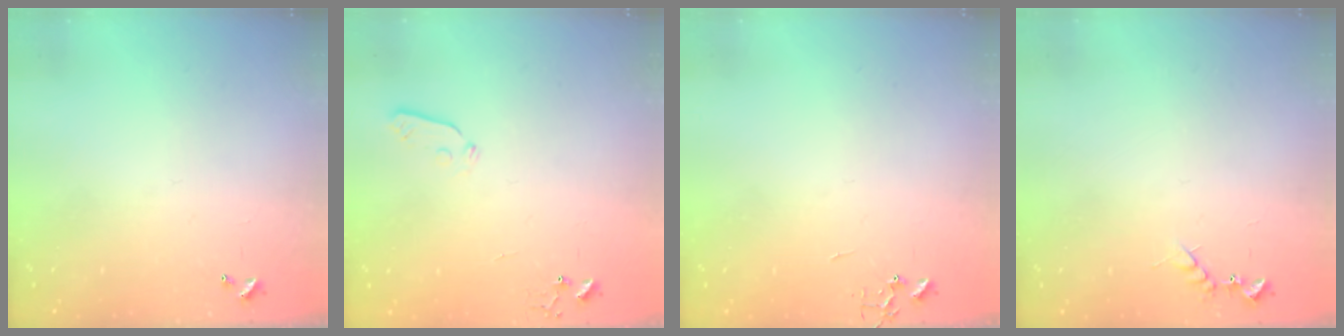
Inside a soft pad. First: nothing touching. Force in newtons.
{"total": 3.5, "press": 3.5, "slide": 0.4}
{"total": 0.0}
{"total": 6.0, "press": 6.0, "slide": 0.6}